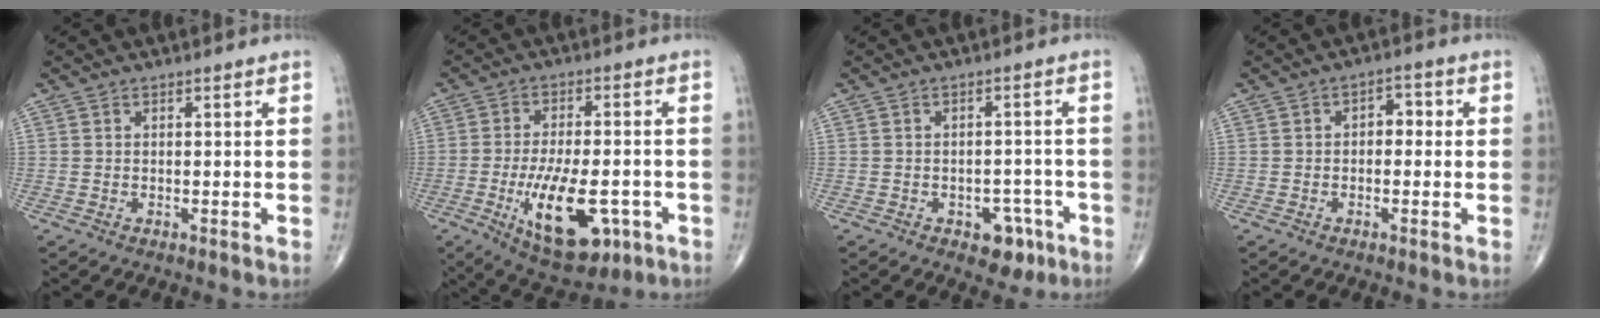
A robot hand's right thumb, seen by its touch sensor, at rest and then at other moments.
{"total": 15.4, "force": [-5.0, 6.8, 12.8], "torque": [-0.202, 0.005, -0.065]}
{"total": 5.6, "force": [-2.9, 3.6, 3.2], "torque": [-0.014, 0.021, -0.034]}
{"total": 3.5, "force": [0.1, 2.3, 2.6], "torque": [-0.017, 0.015, -0.007]}